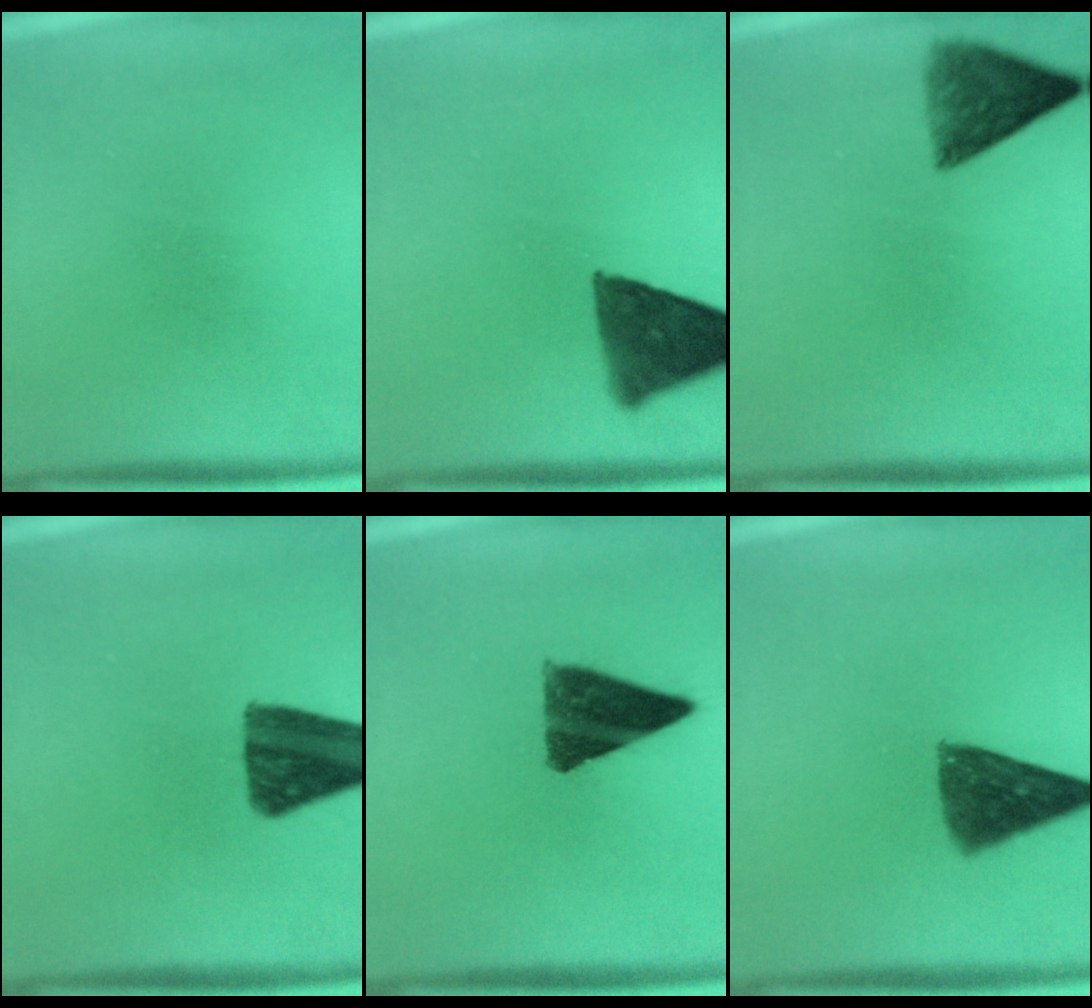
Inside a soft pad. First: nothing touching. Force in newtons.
{"total": 11.1}
{"total": 6.9}
{"total": 12.1}
{"total": 10.7}
{"total": 9.8}